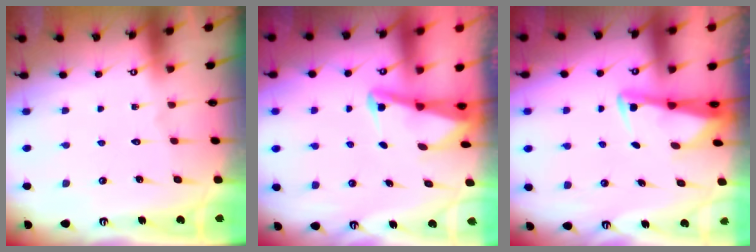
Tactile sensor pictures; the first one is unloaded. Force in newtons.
{"total": 2.7, "press": 2.6, "slide": 0.6}
{"total": 2.7, "press": 2.7, "slide": 0.5}